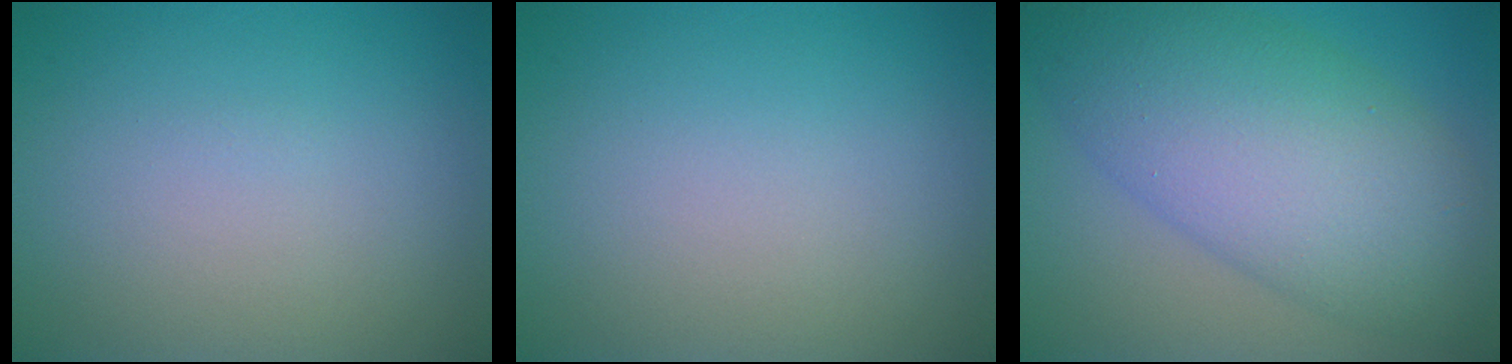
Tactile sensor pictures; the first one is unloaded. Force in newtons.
{"total": 0.0}
{"total": 10.3, "press": 10.3, "slide": 0.1}